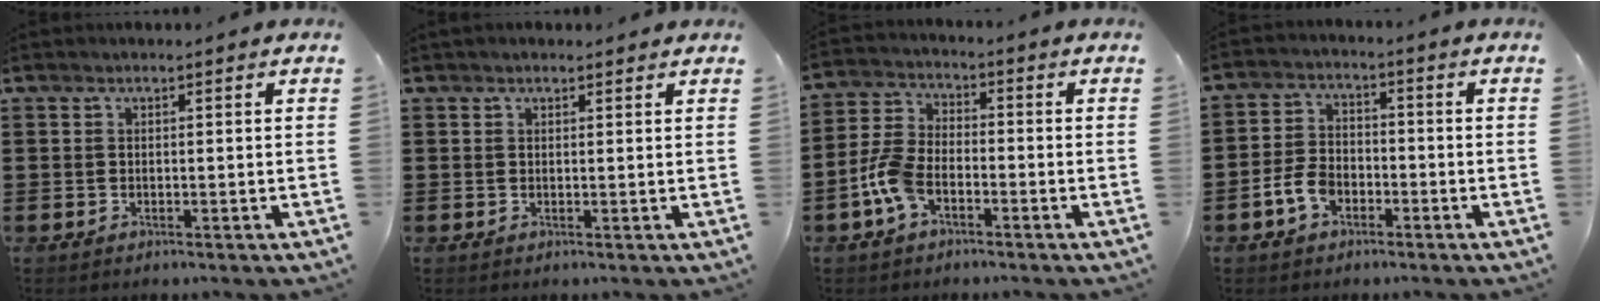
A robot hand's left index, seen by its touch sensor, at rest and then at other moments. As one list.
[{"total": 0.8, "force": [0.7, 0.3, 0.3], "torque": [-0.006, 0.004, 0.014]}, {"total": 6.5, "force": [-3.0, 3.5, 4.7], "torque": [-0.120, 0.002, -0.062]}, {"total": 5.4, "force": [-2.7, 3.8, 2.6], "torque": [-0.069, 0.008, -0.055]}]